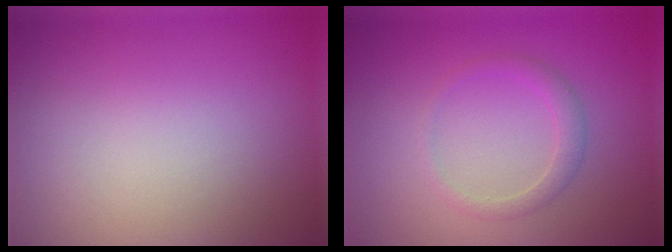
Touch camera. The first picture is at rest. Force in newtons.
{"total": 1.7, "press": 1.7, "slide": 0.2}